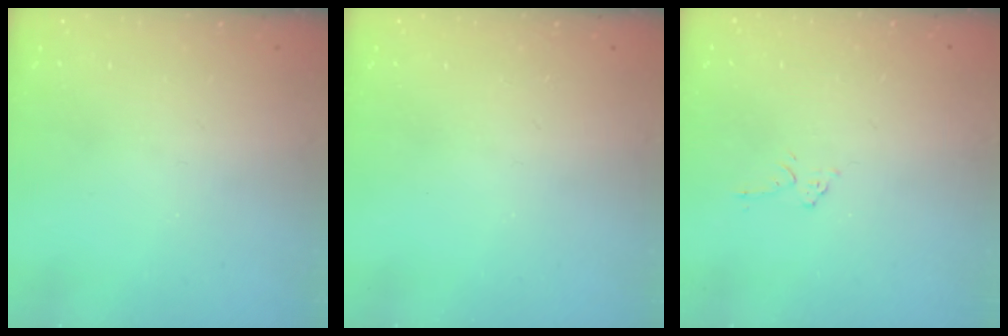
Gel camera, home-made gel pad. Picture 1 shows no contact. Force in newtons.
{"total": 0.0}
{"total": 5.1, "press": 5.1, "slide": 0.4}